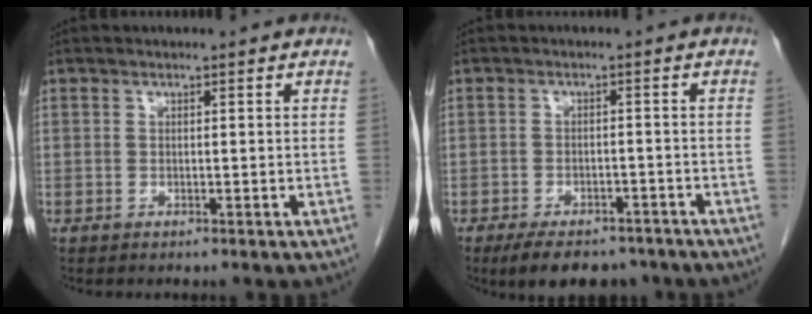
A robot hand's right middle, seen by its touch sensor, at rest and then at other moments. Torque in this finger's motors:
{"motor_torque": [0.75, -0.54, 0.28, 0.08]}